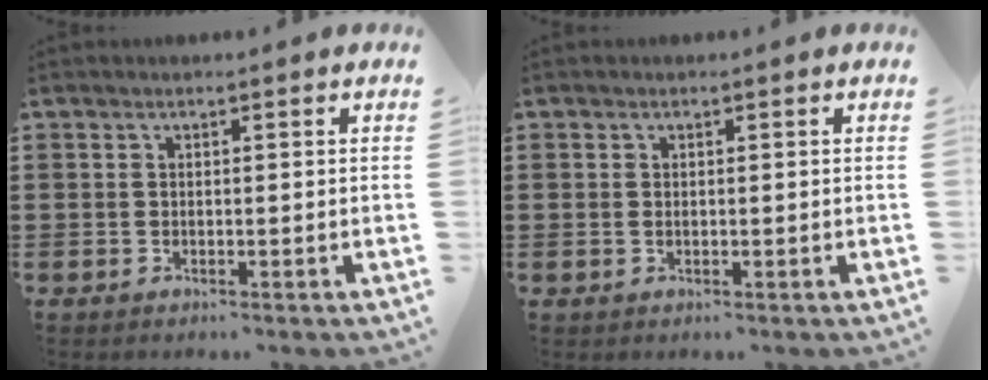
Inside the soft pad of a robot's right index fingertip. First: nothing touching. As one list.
[{"total": 0.5, "force": [0.0, 0.2, 0.4], "torque": [-0.010, 0.000, 0.001]}]